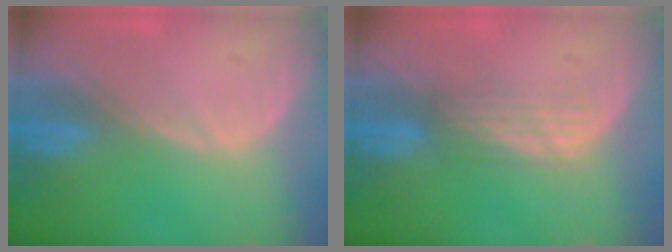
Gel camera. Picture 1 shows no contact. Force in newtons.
{"total": 3.1, "press": 2.7, "slide": 1.7}